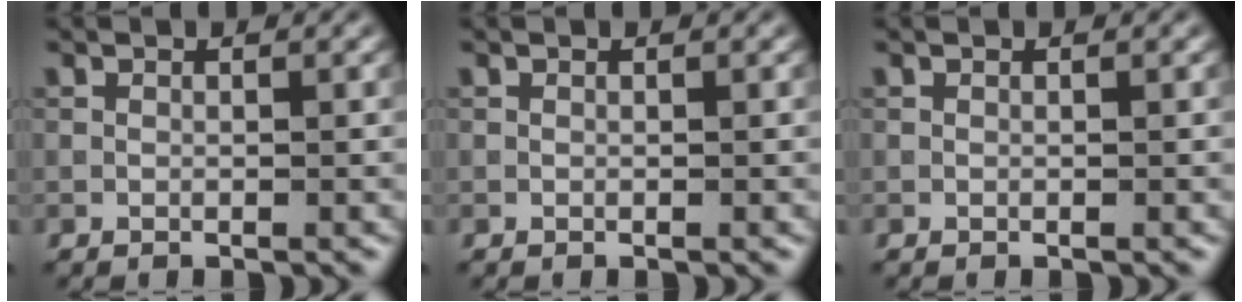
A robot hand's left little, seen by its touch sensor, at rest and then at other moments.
{"total": 0.0}
{"total": 0.0}